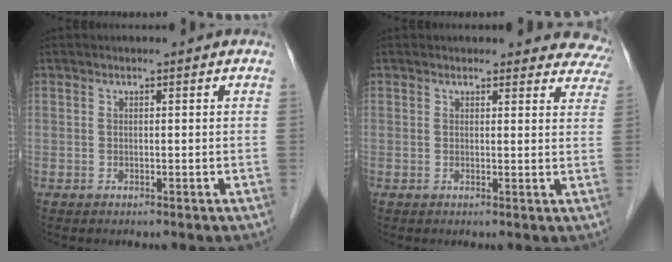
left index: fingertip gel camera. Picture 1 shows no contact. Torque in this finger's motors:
{"motor_torque": [0.36, -0.36, 0.04, -0.01]}